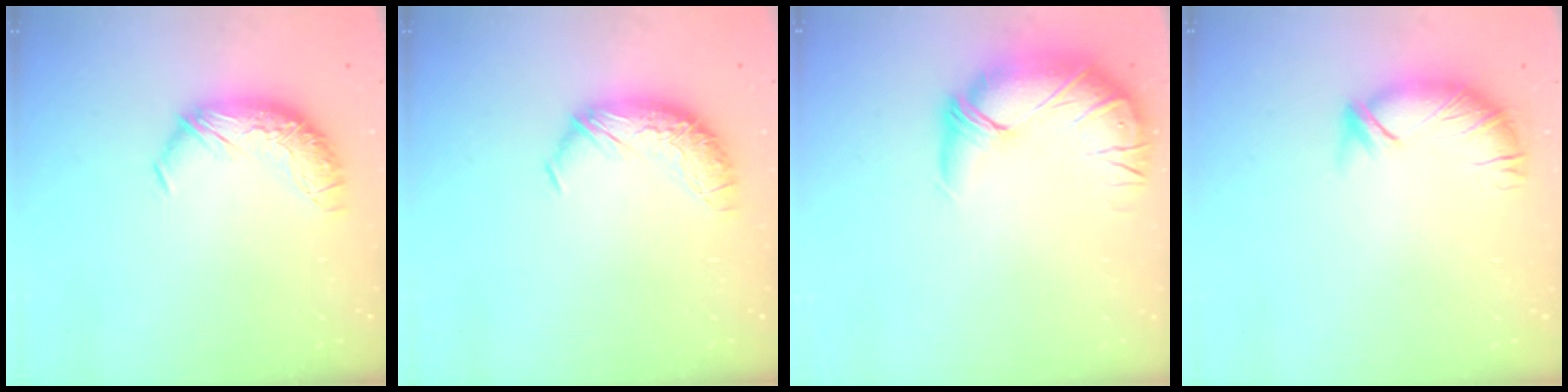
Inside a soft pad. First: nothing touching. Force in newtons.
{"total": 0.0}
{"total": 3.2, "press": 0.8, "slide": 3.1}
{"total": 3.2, "press": 3.1, "slide": 0.8}